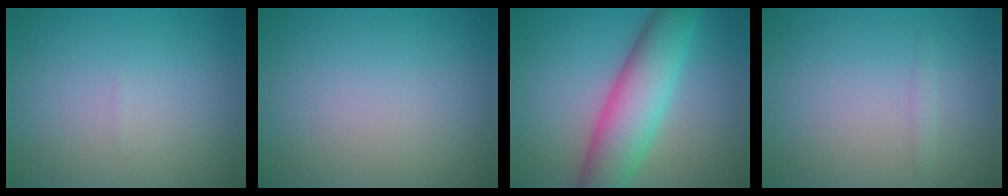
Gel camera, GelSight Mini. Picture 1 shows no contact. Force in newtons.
{"total": 0.0}
{"total": 8.2, "press": 8.2, "slide": 0.2}
{"total": 0.8, "press": 0.8, "slide": 0.0}